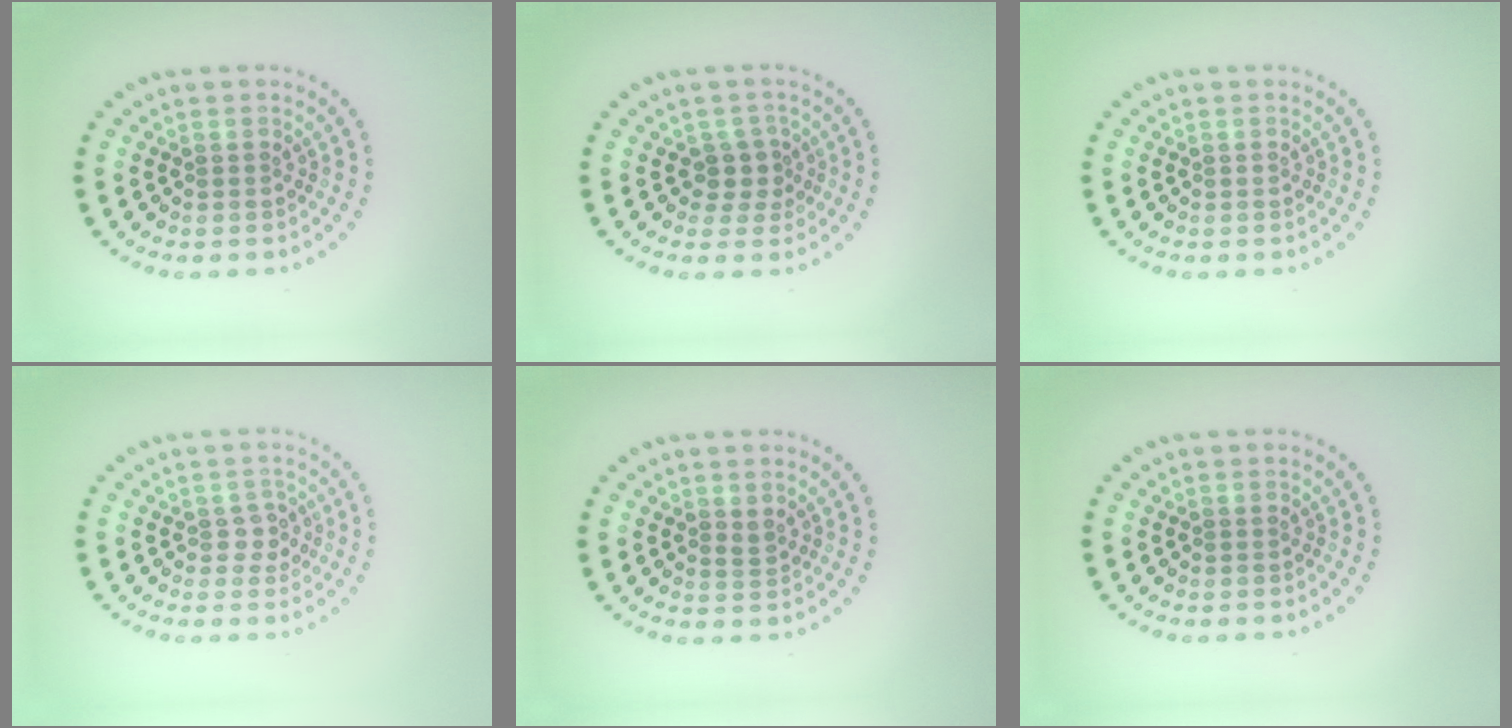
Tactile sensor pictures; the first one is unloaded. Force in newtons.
{"total": 2.3, "press": 1.9, "slide": 1.3}
{"total": 0.0}
{"total": 1.5, "press": 1.3, "slide": 0.6}
{"total": 0.9, "press": 0.7, "slide": 0.6}
{"total": 0.0}